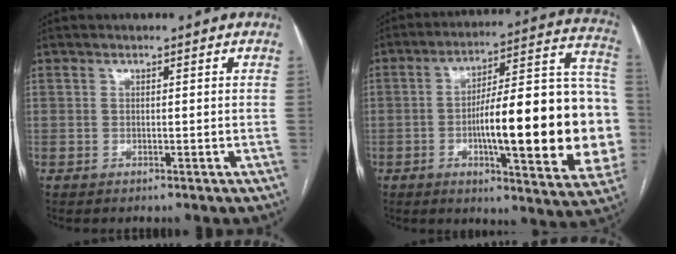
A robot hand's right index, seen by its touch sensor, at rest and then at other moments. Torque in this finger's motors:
{"motor_torque": [2.14, 0.00, 1.05, 0.21]}